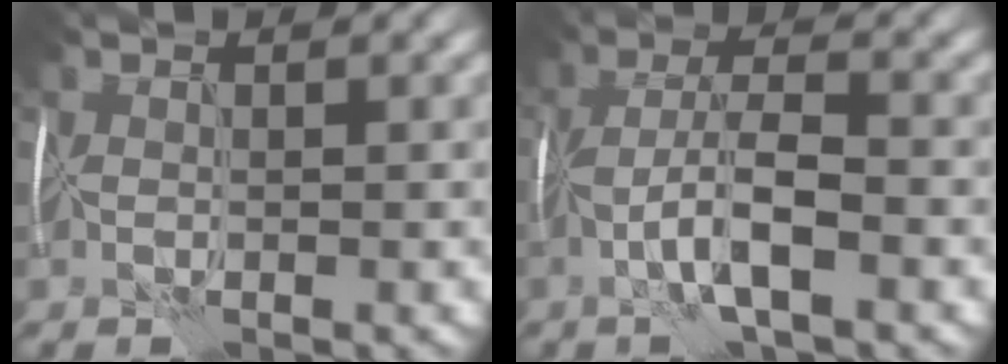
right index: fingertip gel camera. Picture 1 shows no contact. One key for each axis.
{"total": 5.0, "fx": -1.7, "fy": 1.3, "fz": 4.5, "tx": -0.088, "ty": 0.010, "tz": -0.037}